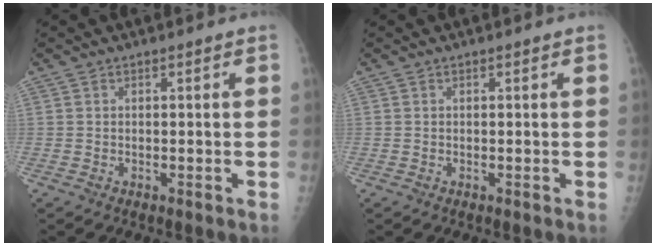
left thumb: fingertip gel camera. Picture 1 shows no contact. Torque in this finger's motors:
{"motor_torque": [0.00, 0.00, -0.01, 0.00, 0.00]}